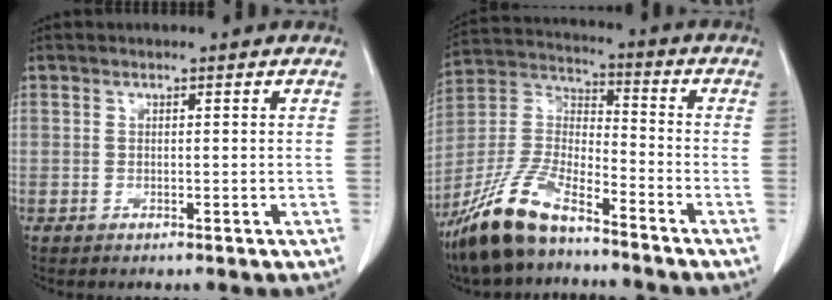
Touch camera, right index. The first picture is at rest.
{"total": 14.1, "force": [-10.6, 3.6, 8.4], "torque": [-0.182, -0.004, -0.202]}